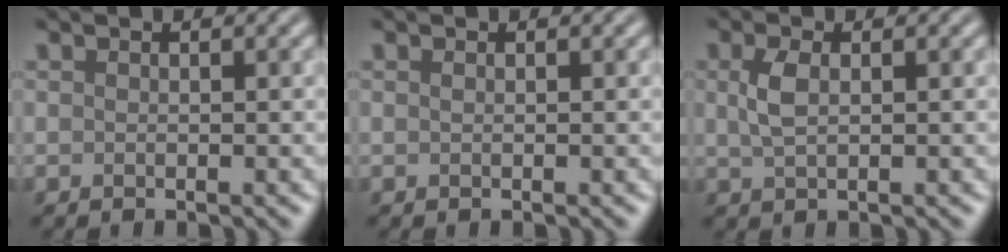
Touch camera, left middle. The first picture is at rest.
{"total": 0.0}
{"total": 2.2, "force": [0.5, 1.1, 1.8], "torque": [-0.045, 0.000, 0.011]}